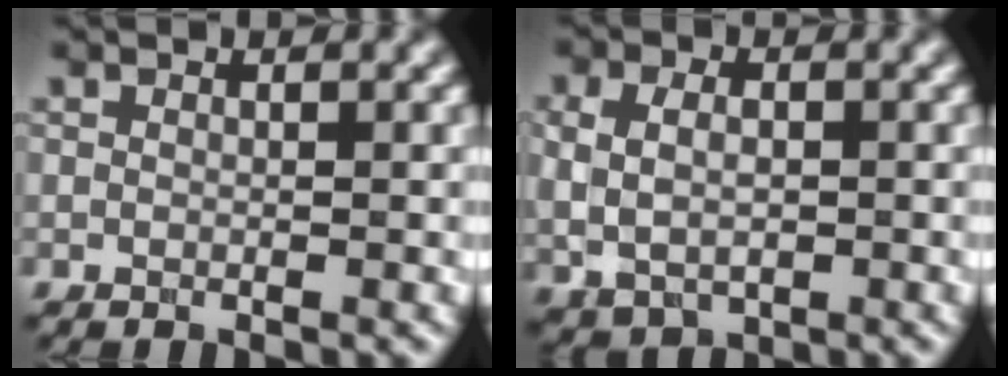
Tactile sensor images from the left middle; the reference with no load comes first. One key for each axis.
{"total": 4.7, "fx": 0.4, "fy": 3.4, "fz": 3.2, "tx": -0.053, "ty": 0.006, "tz": 0.002}